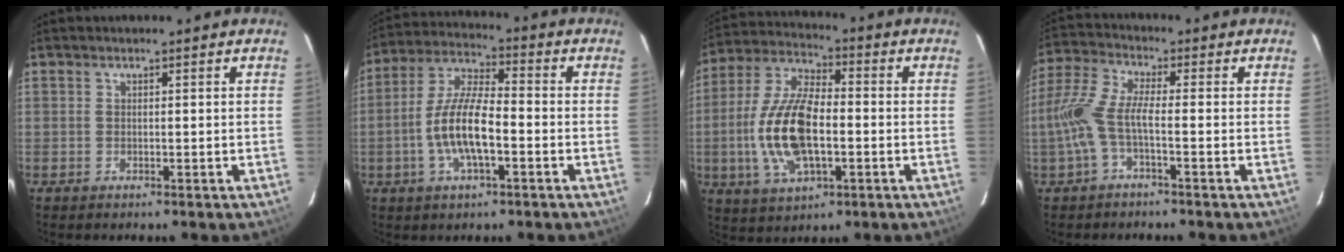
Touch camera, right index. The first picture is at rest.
{"total": 11.5, "force": [-3.3, 3.7, 10.4], "torque": [-0.215, 0.002, -0.063]}
{"total": 16.3, "force": [-2.7, 7.6, 14.2], "torque": [-0.301, 0.002, -0.049]}
{"total": 7.8, "force": [-2.3, 1.5, 7.3], "torque": [-0.173, 0.005, -0.046]}